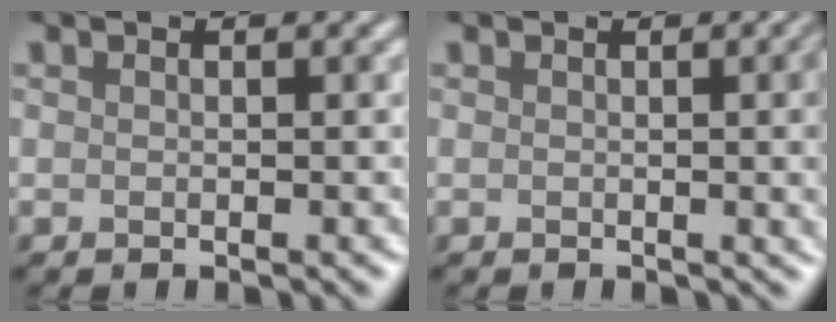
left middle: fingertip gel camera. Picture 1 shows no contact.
{"total": 5.6, "force": [0.3, 2.2, 5.1], "torque": [-0.029, 0.009, 0.003]}